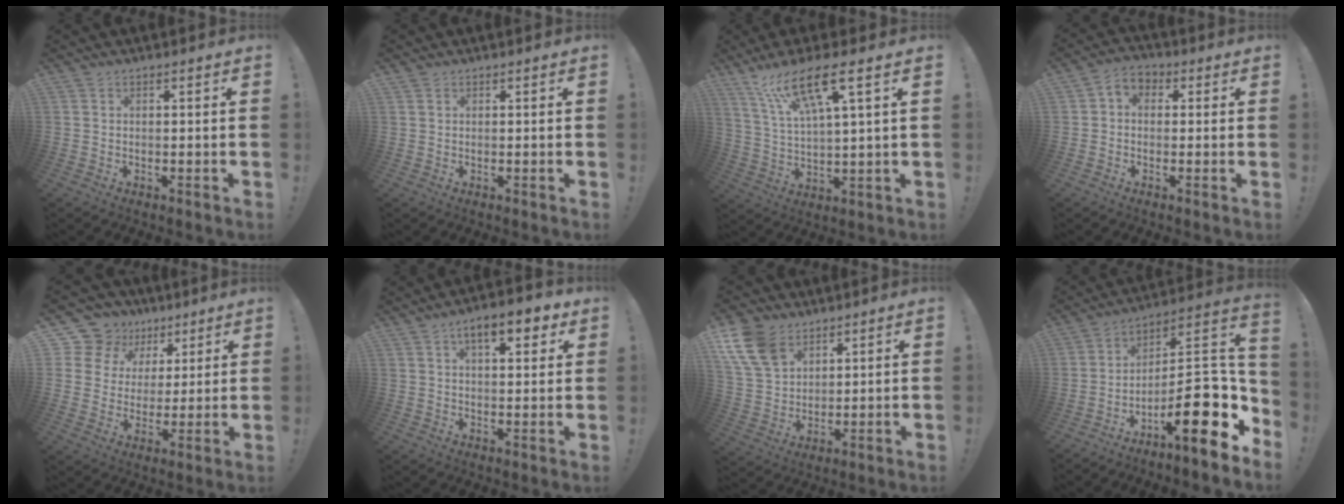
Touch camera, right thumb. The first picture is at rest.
{"total": 1.0, "force": [0.8, 0.6, 0.1], "torque": [0.007, -0.001, 0.013]}
{"total": 14.4, "force": [8.1, 3.0, 11.5], "torque": [-0.213, -0.024, 0.133]}
{"total": 4.2, "force": [-0.3, 3.4, 2.4], "torque": [-0.036, 0.008, -0.003]}
{"total": 13.5, "force": [9.3, 9.2, 3.4], "torque": [-0.061, -0.070, 0.186]}
{"total": 8.9, "force": [4.6, 3.3, 7.0], "torque": [-0.090, -0.013, 0.073]}
{"total": 13.3, "force": [8.0, 8.7, 6.0], "torque": [-0.115, -0.036, 0.159]}
{"total": 20.7, "force": [-6.9, 5.7, 18.7], "torque": [-0.264, 0.024, -0.106]}